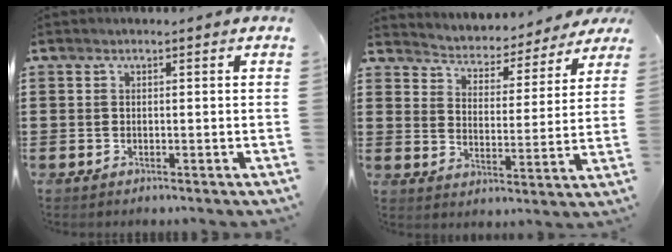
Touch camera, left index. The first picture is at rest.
{"total": 3.0, "force": [3.0, 0.3, -0.2], "torque": [-0.021, -0.033, 0.042]}